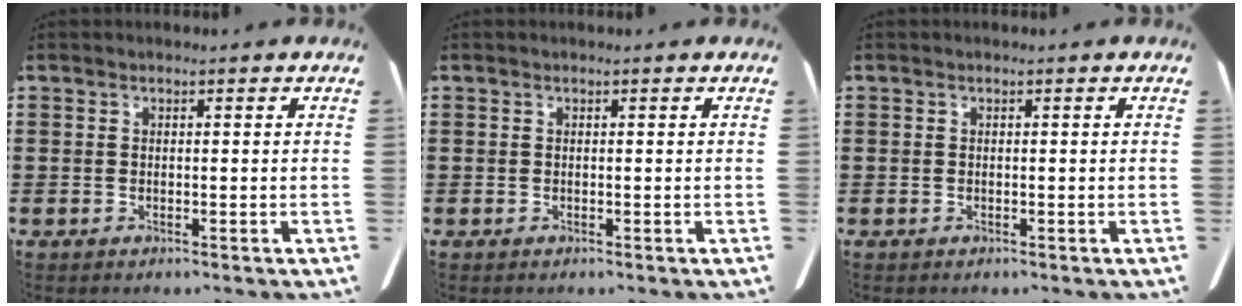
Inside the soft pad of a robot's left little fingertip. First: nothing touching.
{"total": 0.0}
{"total": 0.0}